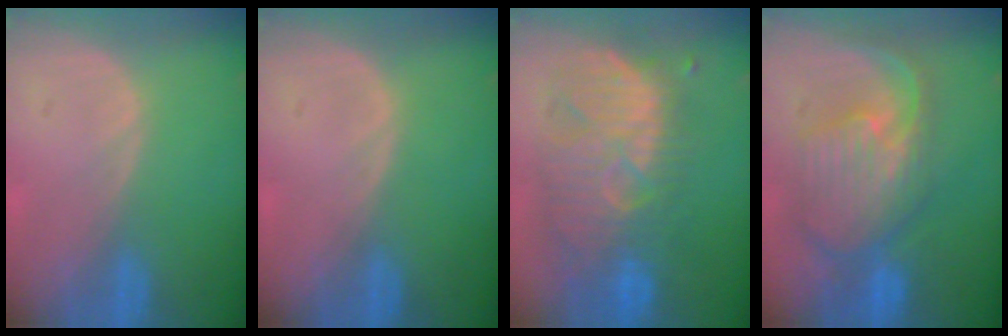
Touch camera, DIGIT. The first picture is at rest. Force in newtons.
{"total": 0.0}
{"total": 10.5, "press": 10.2, "slide": 2.6}
{"total": 10.7, "press": 9.5, "slide": 4.9}